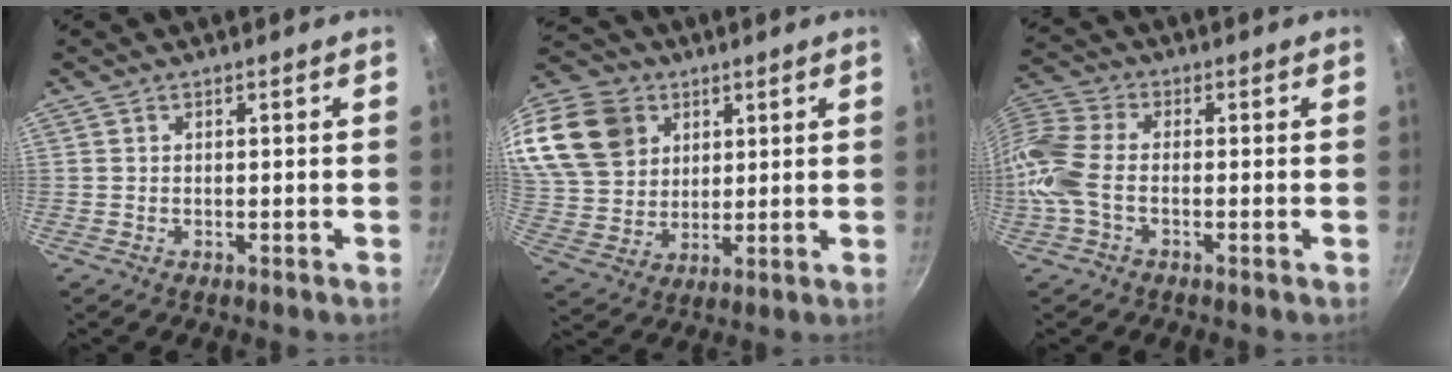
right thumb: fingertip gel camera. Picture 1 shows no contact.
{"total": 20.8, "force": [9.4, 15.9, 9.6], "torque": [-0.197, -0.004, 0.186]}
{"total": 10.7, "force": [-2.2, 6.3, 8.4], "torque": [-0.185, 0.026, -0.069]}